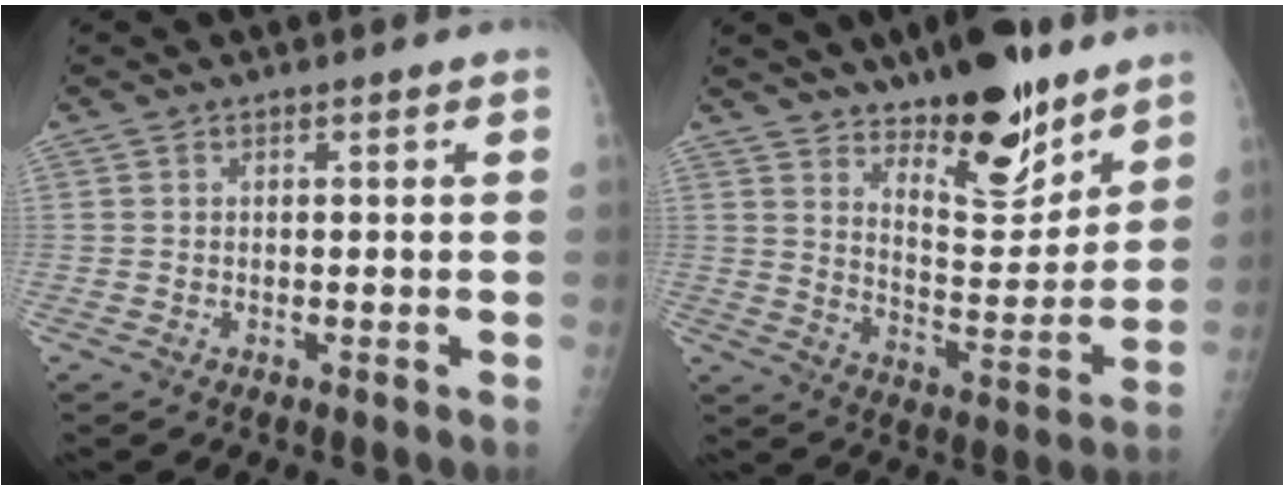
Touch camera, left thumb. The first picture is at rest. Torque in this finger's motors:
{"motor_torque": [0.16, 0.19, 0.03, -0.53, 0.09]}